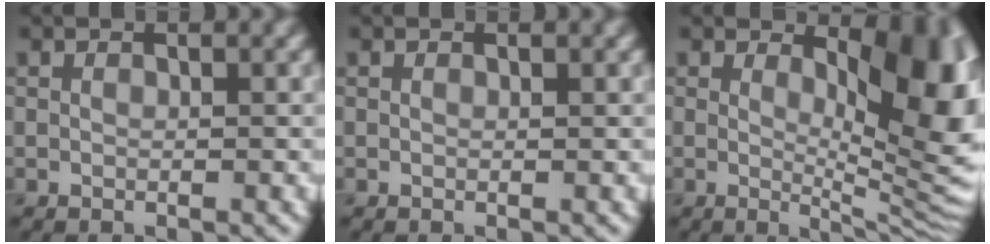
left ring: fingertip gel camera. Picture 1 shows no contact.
{"total": 0.0}
{"total": 9.7, "force": [2.3, 3.8, 8.7], "torque": [-0.102, -0.007, 0.035]}